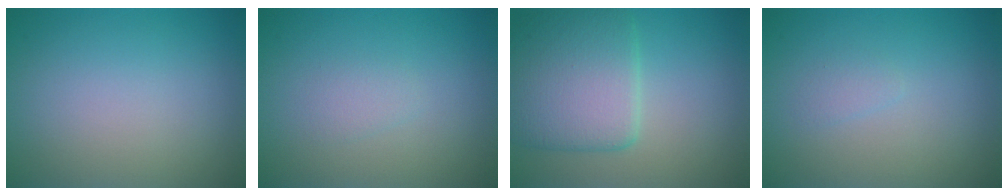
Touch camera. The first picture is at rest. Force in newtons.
{"total": 0.9, "press": 0.9, "slide": 0.1}
{"total": 6.3, "press": 6.3, "slide": 0.5}
{"total": 0.7, "press": 0.7, "slide": 0.0}